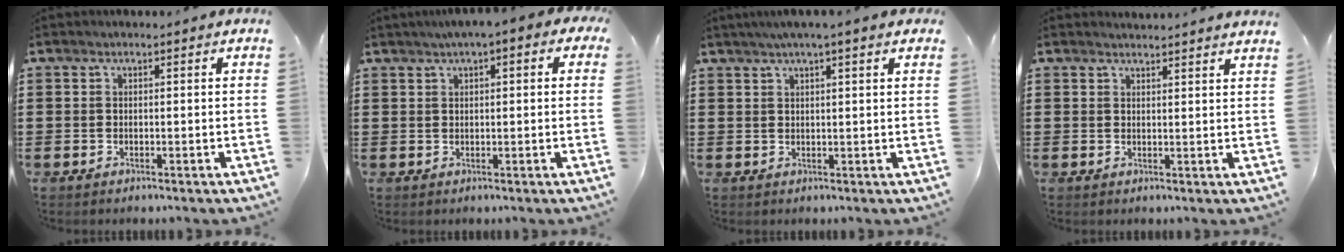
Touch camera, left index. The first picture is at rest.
{"total": 2.4, "force": [1.0, 0.6, 2.1], "torque": [-0.042, 0.006, 0.016]}
{"total": 3.3, "force": [2.4, 0.0, 2.3], "torque": [-0.050, 0.006, 0.043]}
{"total": 2.1, "force": [2.0, -0.4, -0.1], "torque": [-0.003, -0.006, 0.039]}